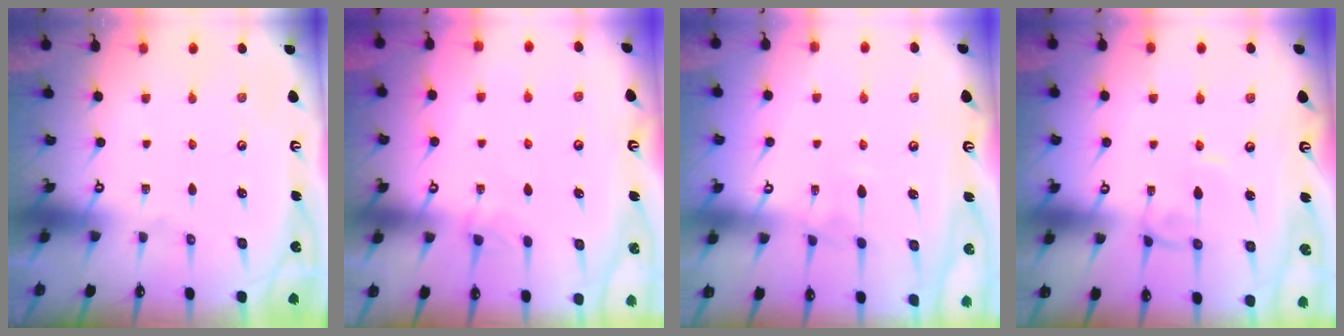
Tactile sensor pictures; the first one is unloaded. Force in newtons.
{"total": 1.8, "press": 1.8, "slide": 0.3}
{"total": 3.3, "press": 3.3, "slide": 0.3}
{"total": 0.6, "press": 0.5, "slide": 0.3}